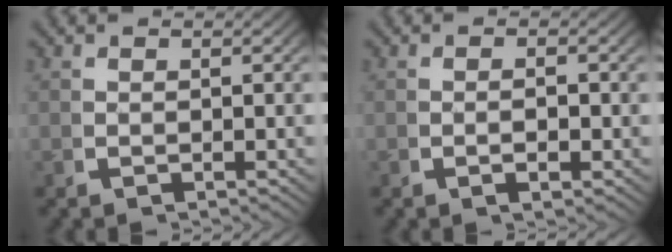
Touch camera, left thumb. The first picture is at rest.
{"total": 1.4, "force": [-0.3, 0.6, 1.2], "torque": [-0.020, 0.003, -0.008]}